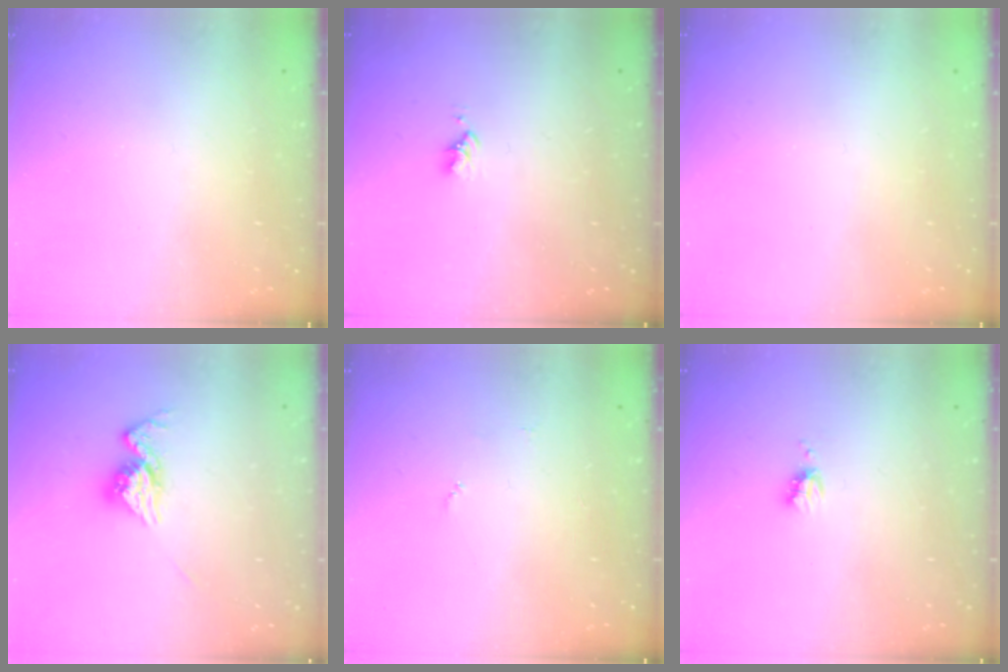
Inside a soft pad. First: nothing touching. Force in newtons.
{"total": 2.6, "press": 2.6, "slide": 0.4}
{"total": 0.0}
{"total": 12.4, "press": 12.3, "slide": 1.0}
{"total": 3.7, "press": 3.7, "slide": 0.4}
{"total": 3.7, "press": 3.7, "slide": 0.4}